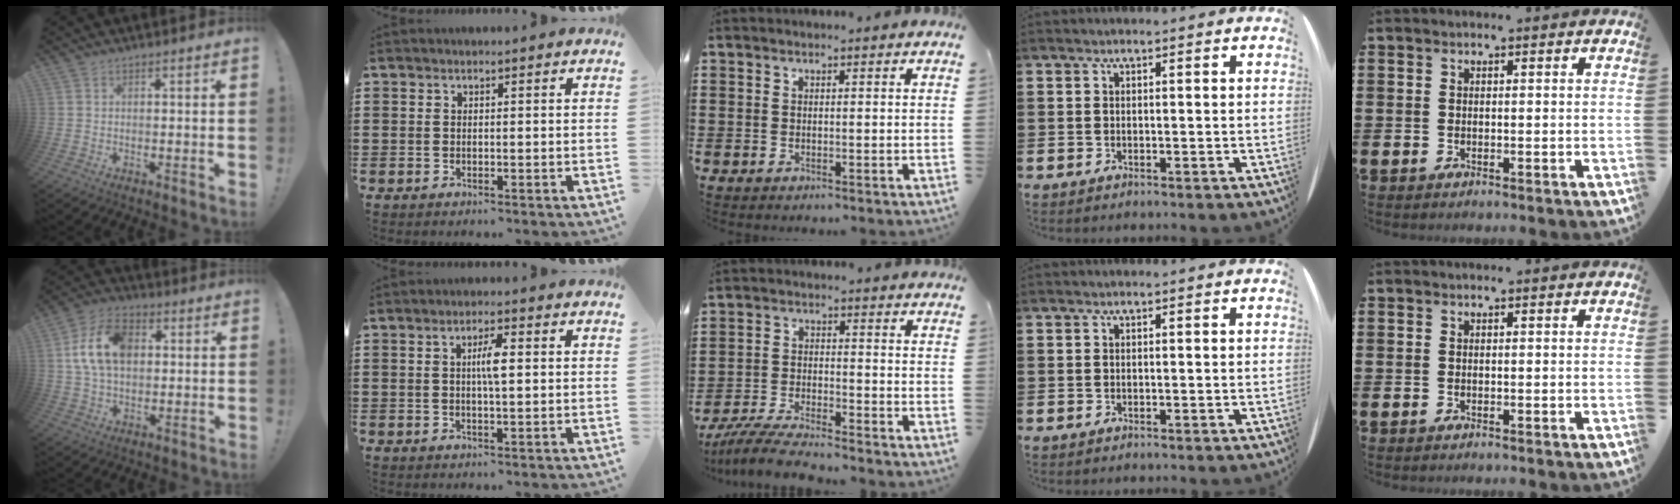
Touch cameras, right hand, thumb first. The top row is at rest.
{"thumb": {"total": 13.5, "force": [2.3, 9.1, 9.7], "torque": [-0.184, 0.012, 0.046]}, "index": {"total": 3.7, "force": [0.5, 0.8, 3.6], "torque": [-0.069, 0.003, 0.006]}, "middle": {"total": 5.6, "force": [-5.2, 0.3, 2.2], "torque": [-0.055, -0.011, -0.104]}}